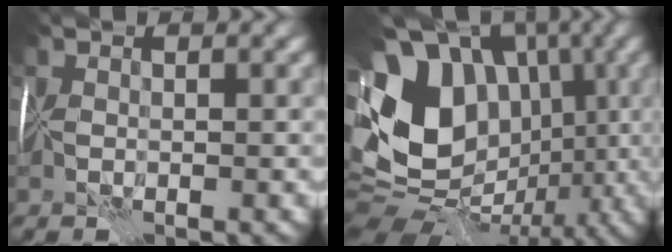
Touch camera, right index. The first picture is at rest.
{"total": 12.7, "force": [-0.1, 9.5, 8.5], "torque": [-0.146, 0.011, -0.012]}